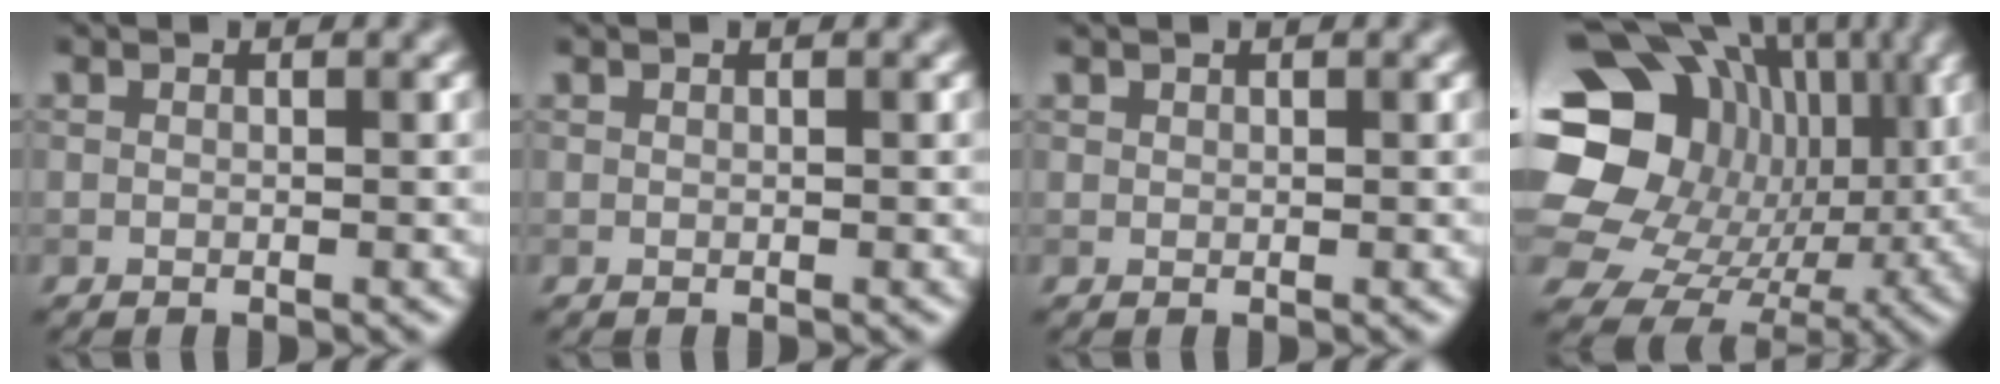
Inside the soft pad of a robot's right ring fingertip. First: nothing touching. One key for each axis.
{"total": 0.0}
{"total": 0.5, "fx": 0.5, "fy": 0.3, "fz": 0.0, "tx": 0.003, "ty": 0.000, "tz": 0.011}
{"total": 22.6, "fx": 4.3, "fy": 19.0, "fz": 11.5, "tx": -0.229, "ty": 0.033, "tz": 0.061}